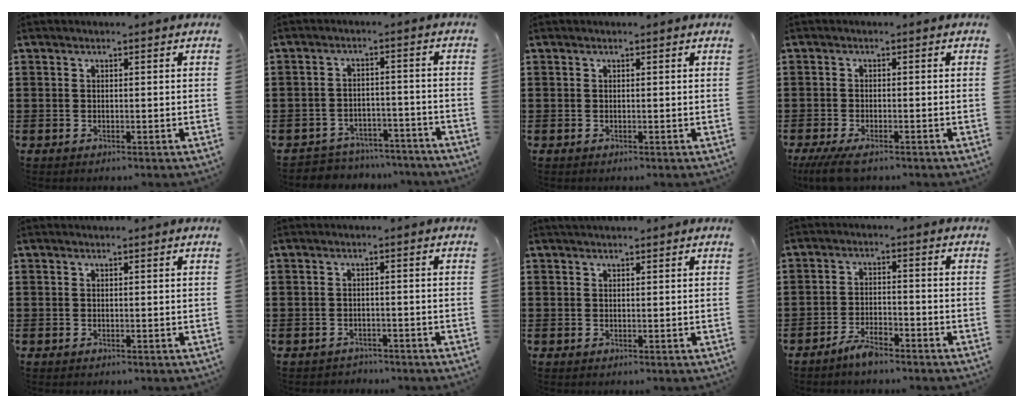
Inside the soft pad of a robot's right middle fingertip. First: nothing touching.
{"total": 4.1, "force": [-4.1, 0.7, -0.2], "torque": [-0.004, 0.004, -0.087]}
{"total": 0.0}
{"total": 2.8, "force": [-2.2, 0.5, 1.7], "torque": [-0.049, -0.011, -0.047]}
{"total": 0.0}
{"total": 1.4, "force": [-1.4, 0.4, -0.1], "torque": [-0.004, 0.001, -0.032]}
{"total": 1.1, "force": [1.0, 0.2, 0.2], "torque": [-0.006, 0.000, 0.019]}
{"total": 3.4, "force": [-2.9, 0.7, 1.6], "torque": [-0.035, 0.005, -0.059]}